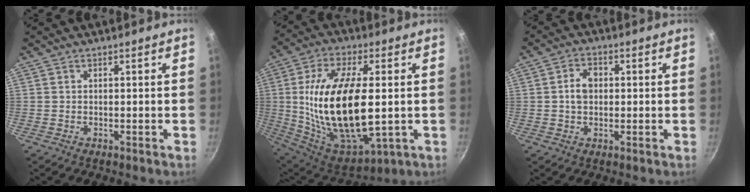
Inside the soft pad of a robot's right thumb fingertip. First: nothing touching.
{"total": 25.1, "force": [0.1, 11.5, 22.3], "torque": [-0.424, -0.001, 0.017]}
{"total": 4.8, "force": [0.3, 3.5, 3.3], "torque": [-0.043, 0.010, 0.000]}